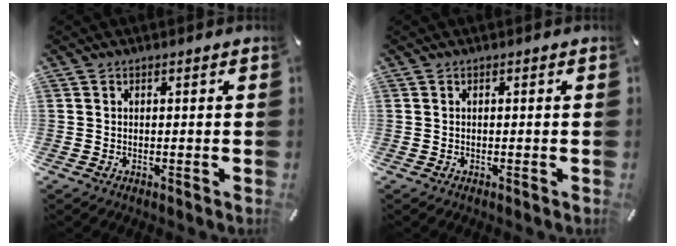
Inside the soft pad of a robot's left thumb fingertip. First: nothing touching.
{"total": 0.0}